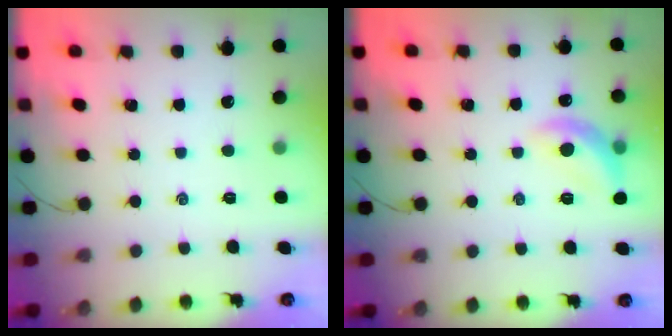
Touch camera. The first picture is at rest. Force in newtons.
{"total": 10.8, "press": 10.7, "slide": 1.1}